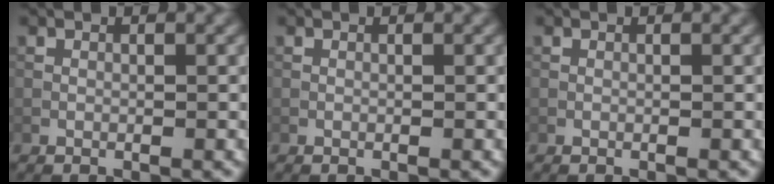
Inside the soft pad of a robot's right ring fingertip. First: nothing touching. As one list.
[{"total": 0.0}, {"total": 0.0}]